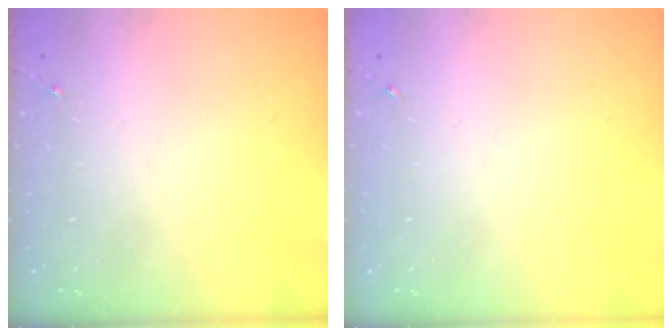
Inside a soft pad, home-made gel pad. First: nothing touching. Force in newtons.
{"total": 0.0}